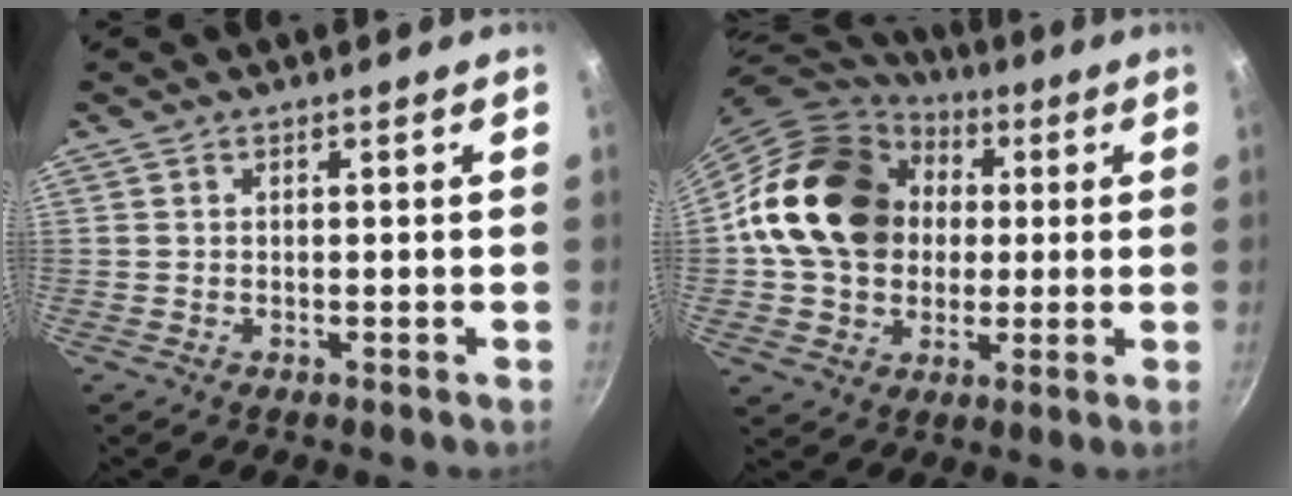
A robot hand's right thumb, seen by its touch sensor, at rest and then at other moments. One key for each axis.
{"total": 20.5, "fx": 2.9, "fy": 16.5, "fz": 11.9, "tx": -0.178, "ty": 0.027, "tz": 0.046}